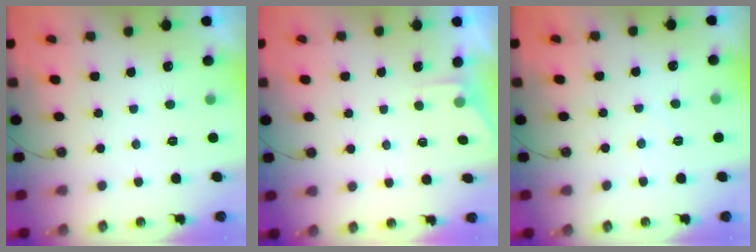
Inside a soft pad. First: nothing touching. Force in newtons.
{"total": 1.8, "press": 1.8, "slide": 0.3}
{"total": 3.7, "press": 3.6, "slide": 0.5}